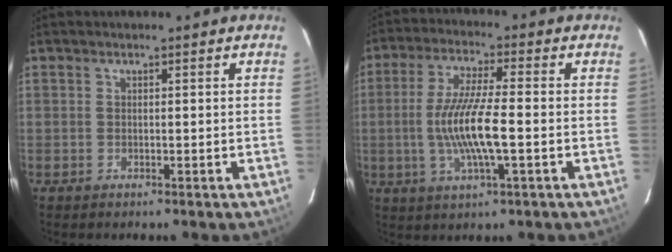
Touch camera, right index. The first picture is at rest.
{"total": 11.2, "force": [-1.9, 1.4, 11.0], "torque": [-0.214, -0.006, -0.036]}